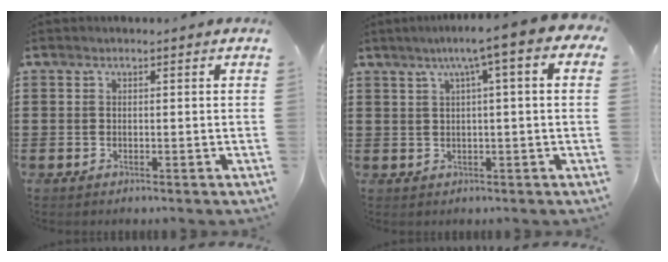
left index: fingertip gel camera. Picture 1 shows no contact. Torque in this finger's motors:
{"motor_torque": [2.14, 0.00, 0.75, 0.21]}